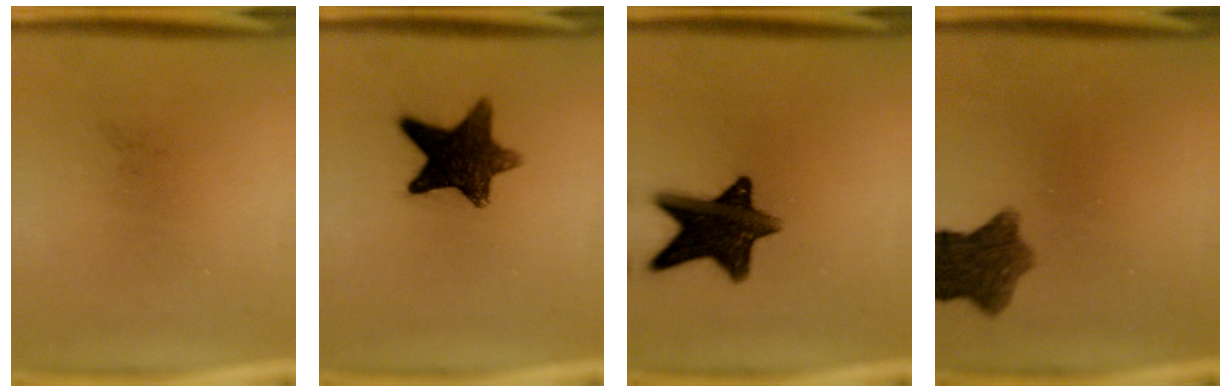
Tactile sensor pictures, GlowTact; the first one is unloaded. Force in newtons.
{"total": 11.7}
{"total": 14.0}
{"total": 8.2}